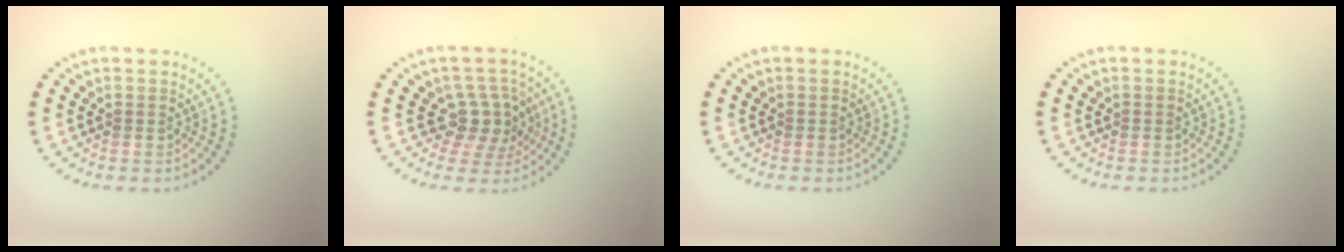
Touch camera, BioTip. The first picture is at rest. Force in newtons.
{"total": 3.6, "press": 3.2, "slide": 1.7}
{"total": 0.0}
{"total": 0.0}